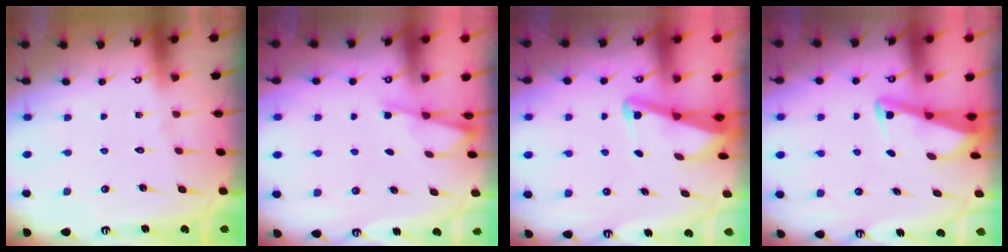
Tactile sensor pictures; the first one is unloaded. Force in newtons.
{"total": 1.2, "press": 1.2, "slide": 0.3}
{"total": 3.0, "press": 3.0, "slide": 0.3}
{"total": 3.0, "press": 3.0, "slide": 0.3}